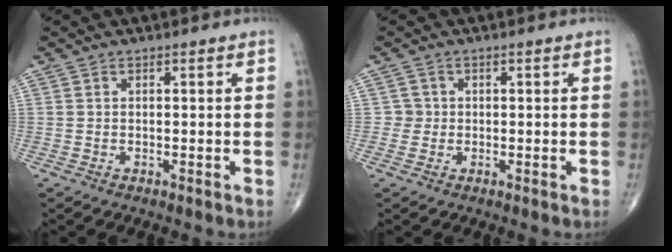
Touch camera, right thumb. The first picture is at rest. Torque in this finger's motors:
{"motor_torque": [-0.28, -0.04, 0.00, 0.00, 0.00]}